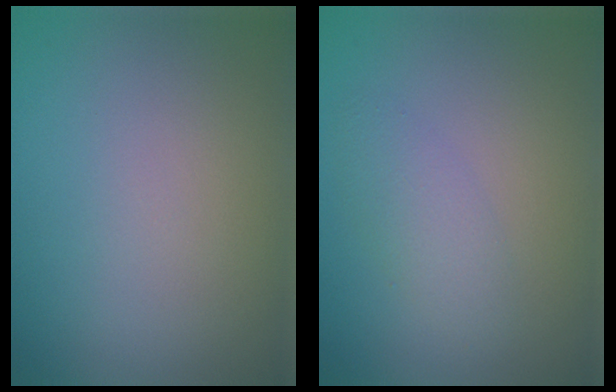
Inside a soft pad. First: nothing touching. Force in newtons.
{"total": 2.0, "press": 2.0, "slide": 0.0}